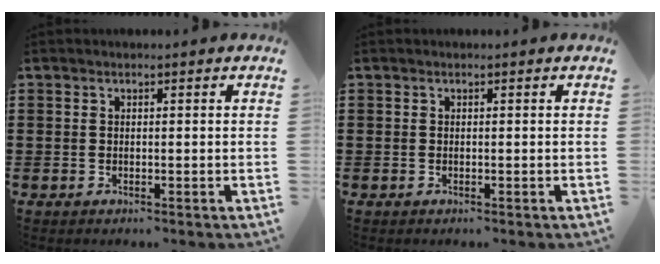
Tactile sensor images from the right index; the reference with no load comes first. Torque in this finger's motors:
{"motor_torque": [0.00, 2.14, 0.00, 0.00]}